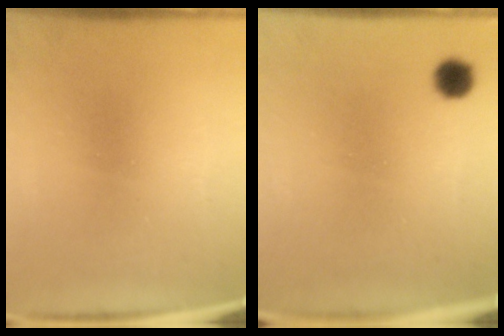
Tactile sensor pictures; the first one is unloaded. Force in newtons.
{"total": 3.3}